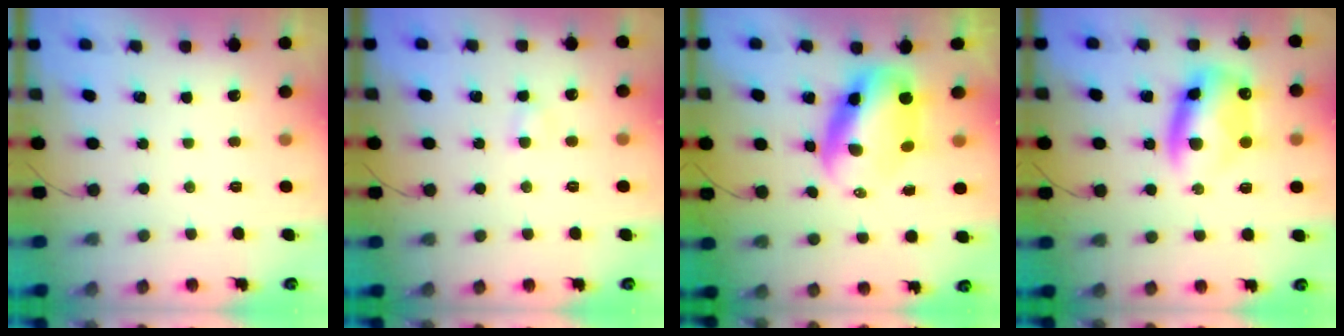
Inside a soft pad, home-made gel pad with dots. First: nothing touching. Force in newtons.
{"total": 2.9, "press": 2.8, "slide": 0.8}
{"total": 9.2, "press": 8.9, "slide": 2.4}
{"total": 11.1, "press": 10.8, "slide": 2.3}